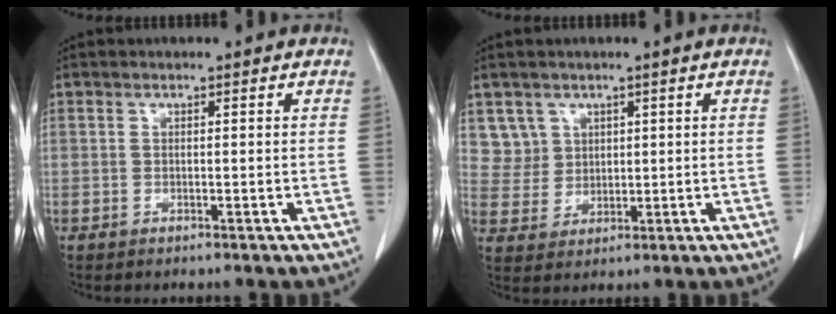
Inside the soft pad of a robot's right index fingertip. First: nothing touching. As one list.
[{"total": 4.7, "force": [2.5, 3.9, -0.3], "torque": [0.014, 0.003, 0.055]}]